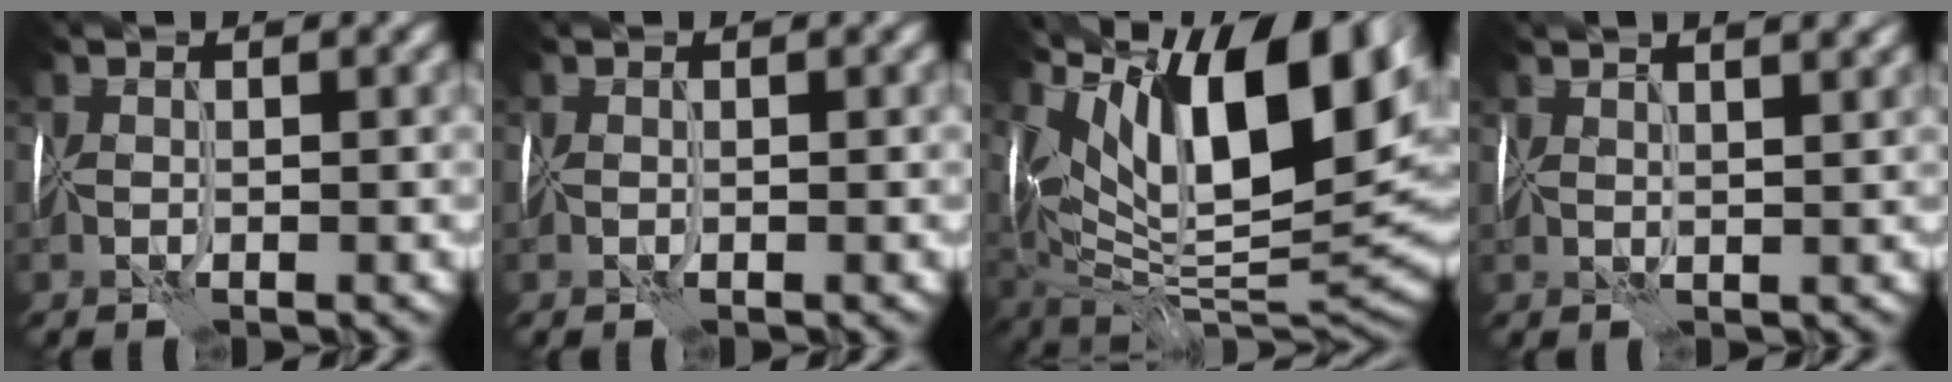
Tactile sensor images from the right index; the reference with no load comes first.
{"total": 0.0}
{"total": 15.3, "force": [7.2, 6.0, 12.1], "torque": [-0.188, 0.032, 0.122]}
{"total": 6.1, "force": [4.1, 2.5, 3.9], "torque": [-0.042, 0.046, 0.040]}